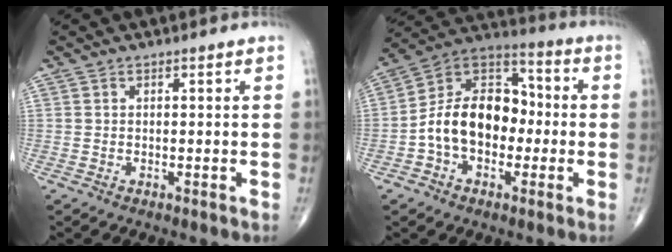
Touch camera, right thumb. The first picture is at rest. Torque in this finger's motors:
{"motor_torque": [2.04, 2.04, 0.21, -0.19, 0.27]}